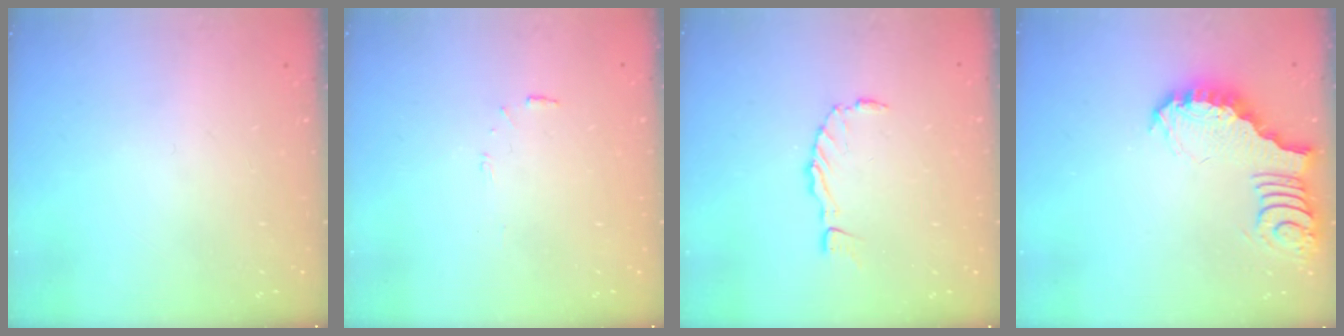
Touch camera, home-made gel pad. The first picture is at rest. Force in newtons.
{"total": 5.5, "press": 5.5, "slide": 0.4}
{"total": 0.6, "press": 0.6, "slide": 0.2}
{"total": 3.7, "press": 3.7, "slide": 0.6}